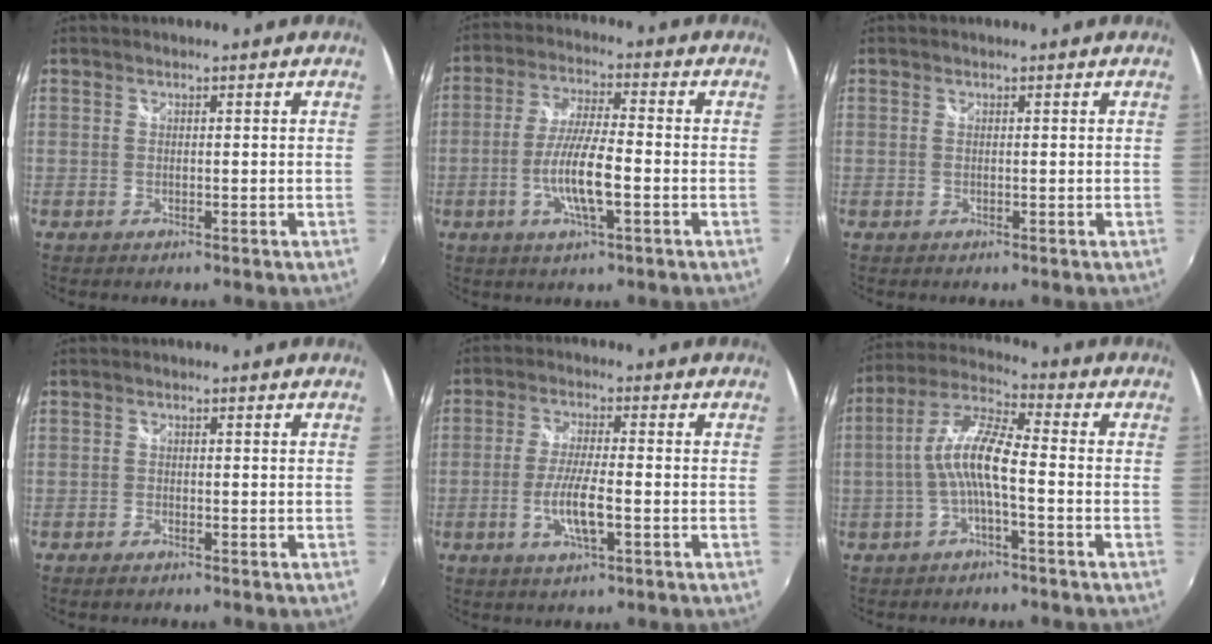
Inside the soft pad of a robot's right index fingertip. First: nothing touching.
{"total": 9.4, "force": [-2.9, 1.6, 8.9], "torque": [-0.176, -0.004, -0.054]}
{"total": 0.0}
{"total": 1.1, "force": [-0.9, 0.5, 0.3], "torque": [-0.010, -0.003, -0.020]}
{"total": 7.2, "force": [-2.3, 1.3, 6.7], "torque": [-0.136, -0.007, -0.043]}
{"total": 8.9, "force": [-1.9, 1.7, 8.5], "torque": [-0.189, 0.015, -0.035]}